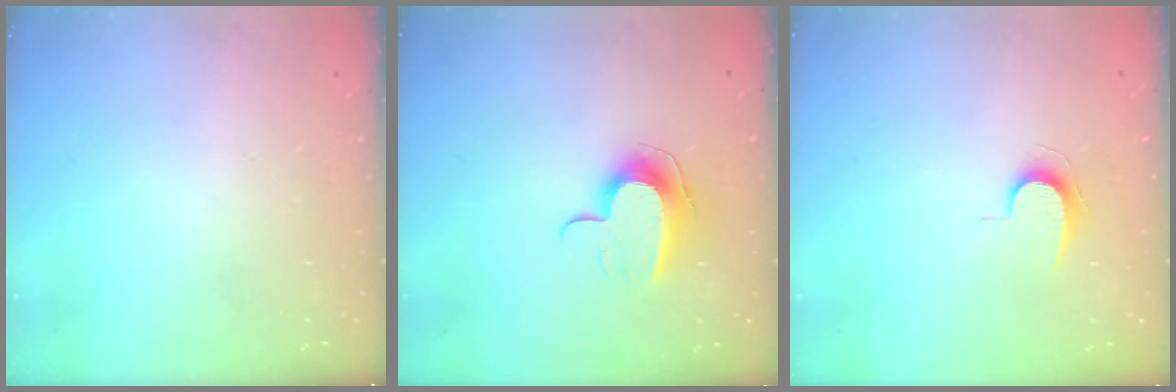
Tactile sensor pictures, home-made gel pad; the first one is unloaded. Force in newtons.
{"total": 10.3, "press": 10.3, "slide": 0.4}
{"total": 5.9, "press": 5.9, "slide": 0.6}